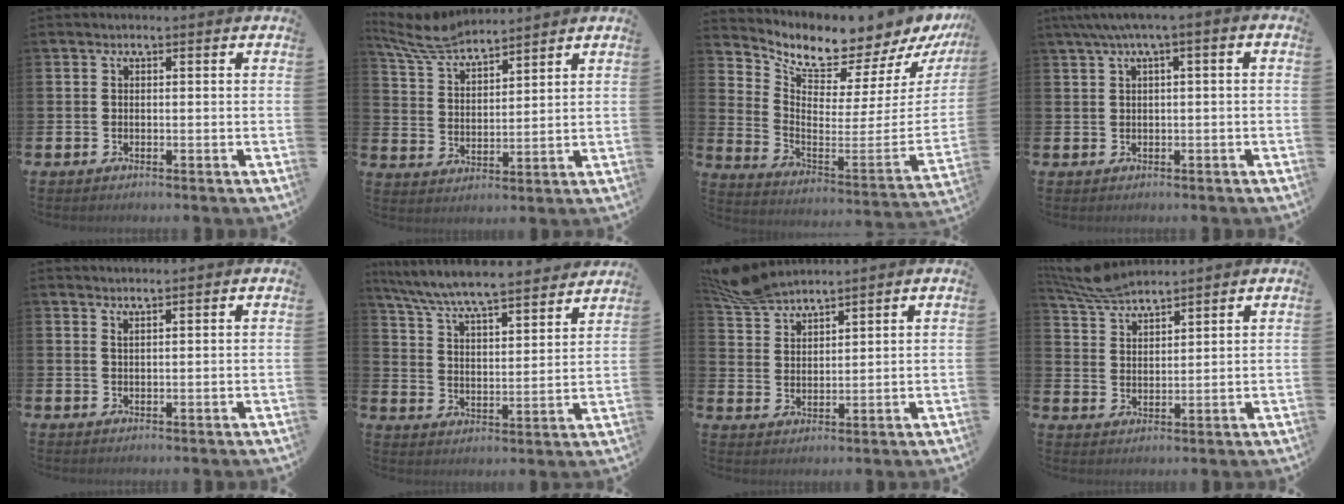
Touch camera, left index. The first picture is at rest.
{"total": 6.7, "force": [6.4, 1.1, 1.7], "torque": [-0.056, -0.032, 0.116]}
{"total": 7.0, "force": [6.6, 1.7, 1.5], "torque": [-0.051, -0.083, 0.102]}
{"total": 2.5, "force": [0.5, 0.2, 2.5], "torque": [-0.049, 0.005, 0.008]}
{"total": 1.4, "force": [1.4, -0.2, -0.1], "torque": [0.015, -0.011, 0.022]}
{"total": 7.5, "force": [7.2, 0.5, 2.1], "torque": [-0.071, -0.061, 0.122]}
{"total": 5.8, "force": [5.6, 0.7, 0.8], "torque": [-0.036, -0.023, 0.106]}
{"total": 6.3, "force": [6.1, 0.8, 1.4], "torque": [-0.046, -0.027, 0.112]}